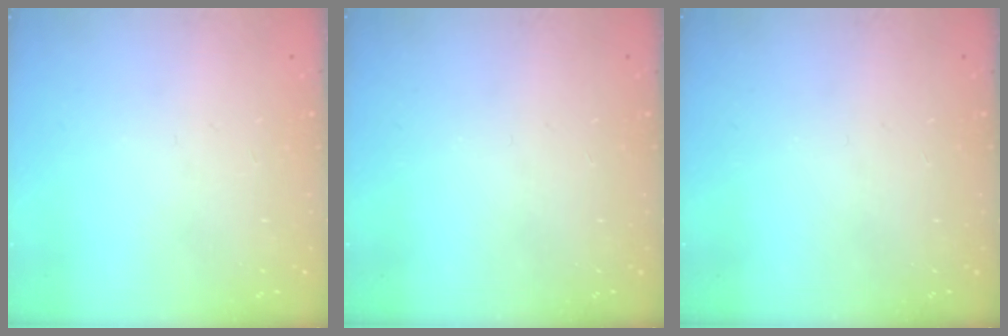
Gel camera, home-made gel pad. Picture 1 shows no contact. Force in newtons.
{"total": 0.0}
{"total": 0.0}